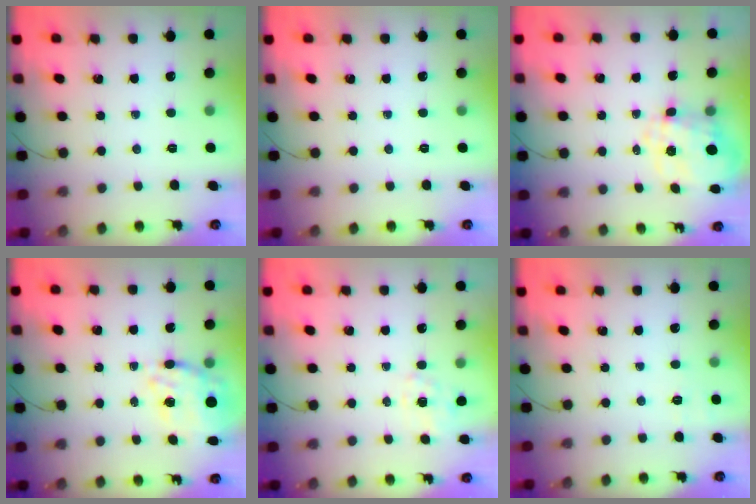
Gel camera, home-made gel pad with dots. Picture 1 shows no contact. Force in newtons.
{"total": 0.0}
{"total": 10.8, "press": 10.7, "slide": 1.2}
{"total": 10.2, "press": 9.4, "slide": 4.1}
{"total": 0.9, "press": 0.2, "slide": 0.9}
{"total": 6.4, "press": 6.1, "slide": 1.9}